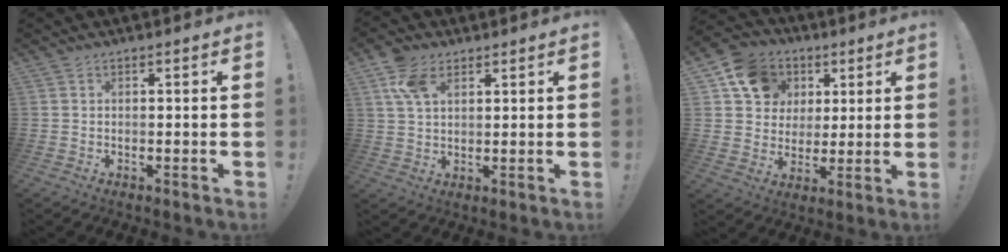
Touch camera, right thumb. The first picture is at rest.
{"total": 8.4, "force": [4.2, 4.9, 5.5], "torque": [-0.104, -0.007, 0.080]}
{"total": 13.4, "force": [5.2, 11.3, 4.8], "torque": [-0.074, -0.017, 0.109]}